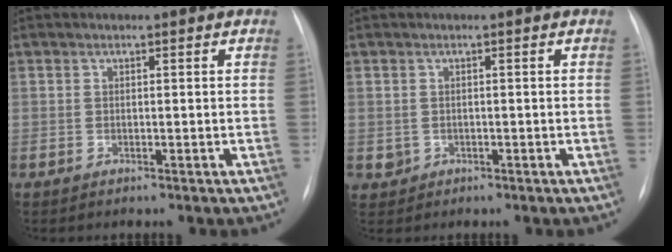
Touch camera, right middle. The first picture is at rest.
{"total": 1.4, "force": [-0.3, 1.4, 0.2], "torque": [-0.002, 0.003, 0.000]}